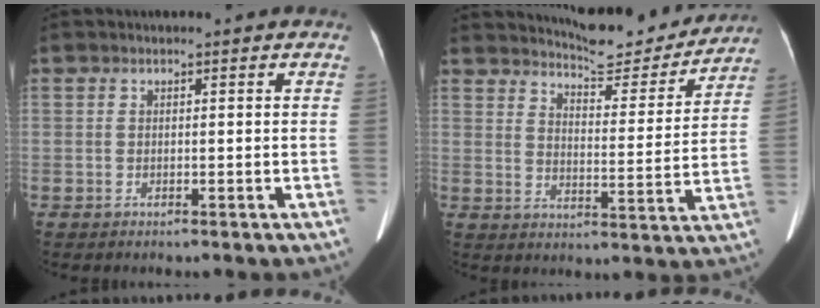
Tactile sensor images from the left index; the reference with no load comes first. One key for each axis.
{"total": 13.1, "fx": 12.5, "fy": 1.7, "fz": 3.4, "tx": -0.047, "ty": -0.022, "tz": 0.164}